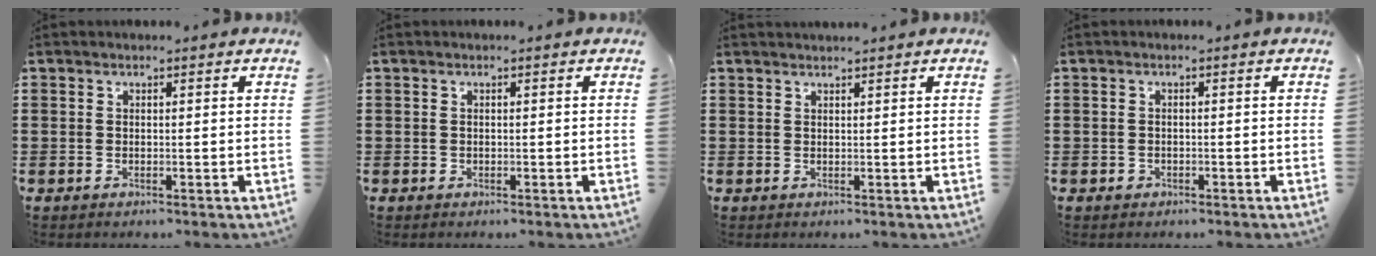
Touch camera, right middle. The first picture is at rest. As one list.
[{"total": 0.0}, {"total": 0.9, "force": [0.9, -0.1, 0.0], "torque": [-0.002, -0.002, 0.019]}, {"total": 1.0, "force": [-0.7, 0.7, 0.1], "torque": [-0.003, 0.001, -0.015]}]